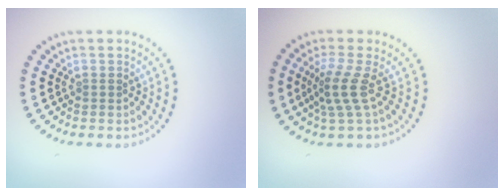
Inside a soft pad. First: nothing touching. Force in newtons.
{"total": 3.0, "press": 2.2, "slide": 2.0}